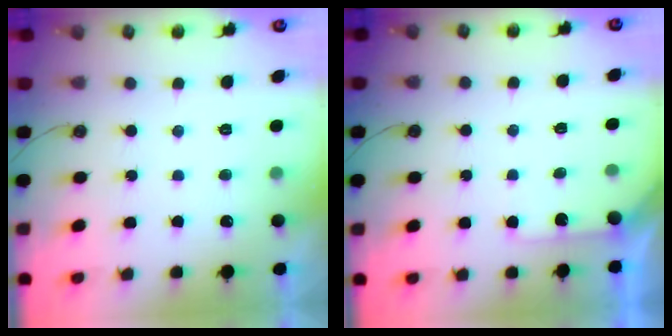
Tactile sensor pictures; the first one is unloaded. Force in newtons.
{"total": 6.1, "press": 6.1, "slide": 0.4}